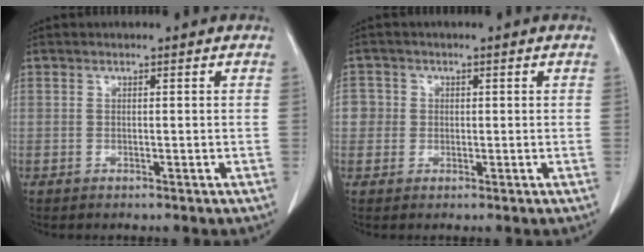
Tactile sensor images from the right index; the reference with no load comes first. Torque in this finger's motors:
{"motor_torque": [0.08, -0.04, 0.08, 0.01]}